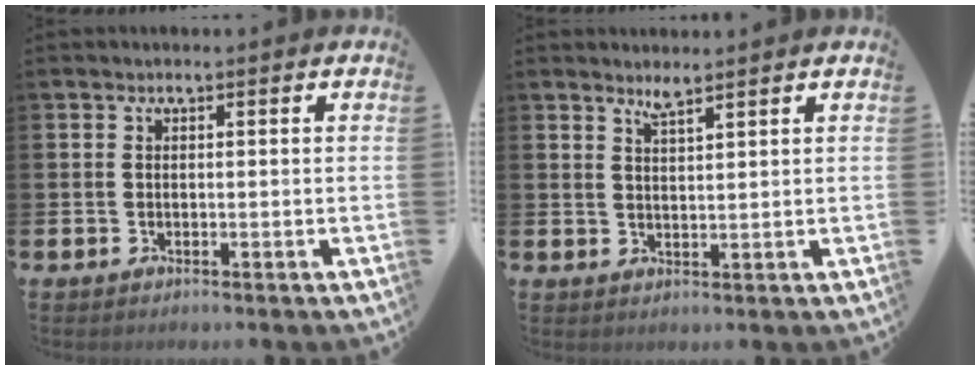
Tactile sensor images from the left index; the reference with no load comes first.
{"total": 2.6, "force": [2.5, -0.2, 0.7], "torque": [-0.010, -0.013, 0.044]}